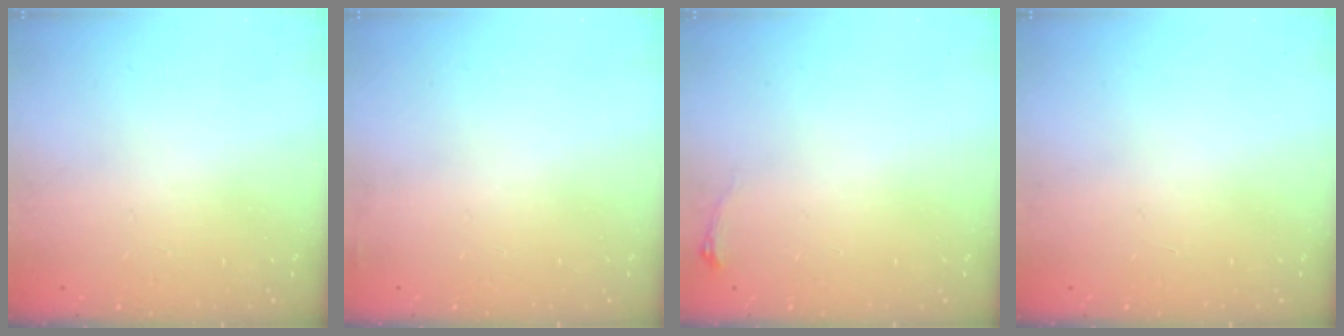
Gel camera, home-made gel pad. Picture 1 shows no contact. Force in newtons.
{"total": 2.9, "press": 2.4, "slide": 1.6}
{"total": 3.1, "press": 3.0, "slide": 0.9}
{"total": 0.0}